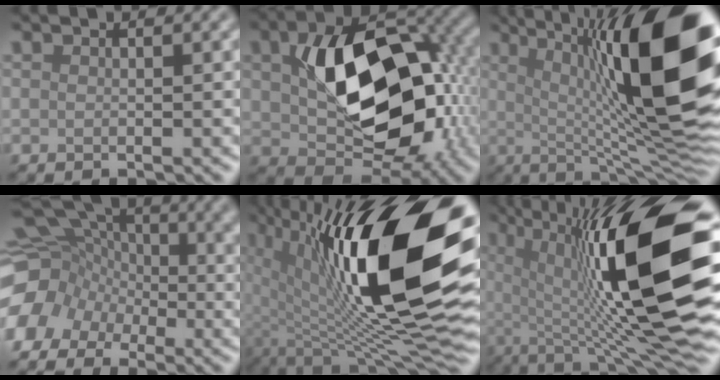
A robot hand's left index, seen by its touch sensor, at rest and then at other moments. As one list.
[{"total": 12.7, "force": [0.6, 8.0, 9.9], "torque": [-0.161, 0.004, 0.018]}, {"total": 17.6, "force": [3.3, 4.4, 16.7], "torque": [-0.238, 0.011, 0.057]}, {"total": 12.7, "force": [-1.5, 11.0, 6.2], "torque": [-0.142, 0.004, -0.059]}, {"total": 19.0, "force": [2.1, 7.9, 17.1], "torque": [-0.284, -0.009, 0.041]}, {"total": 17.6, "force": [1.5, 4.2, 17.0], "torque": [-0.264, 0.009, 0.017]}]